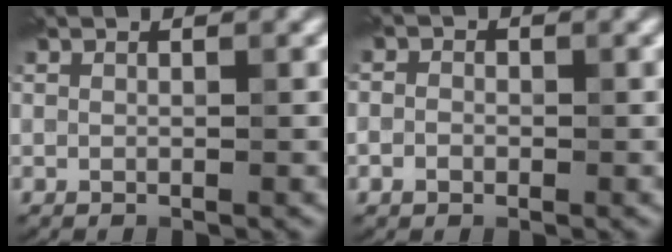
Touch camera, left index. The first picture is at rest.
{"total": 1.5, "force": [-0.4, 1.3, 0.6], "torque": [0.004, -0.002, -0.017]}